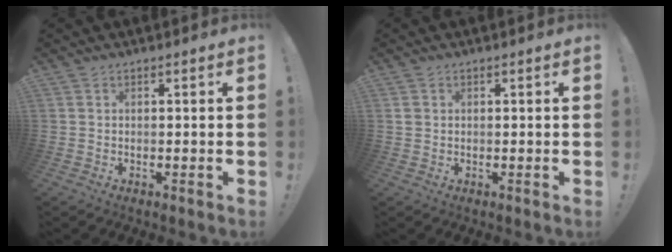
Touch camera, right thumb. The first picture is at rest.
{"total": 1.3, "force": [0.5, 1.1, 0.6], "torque": [-0.015, 0.006, 0.010]}